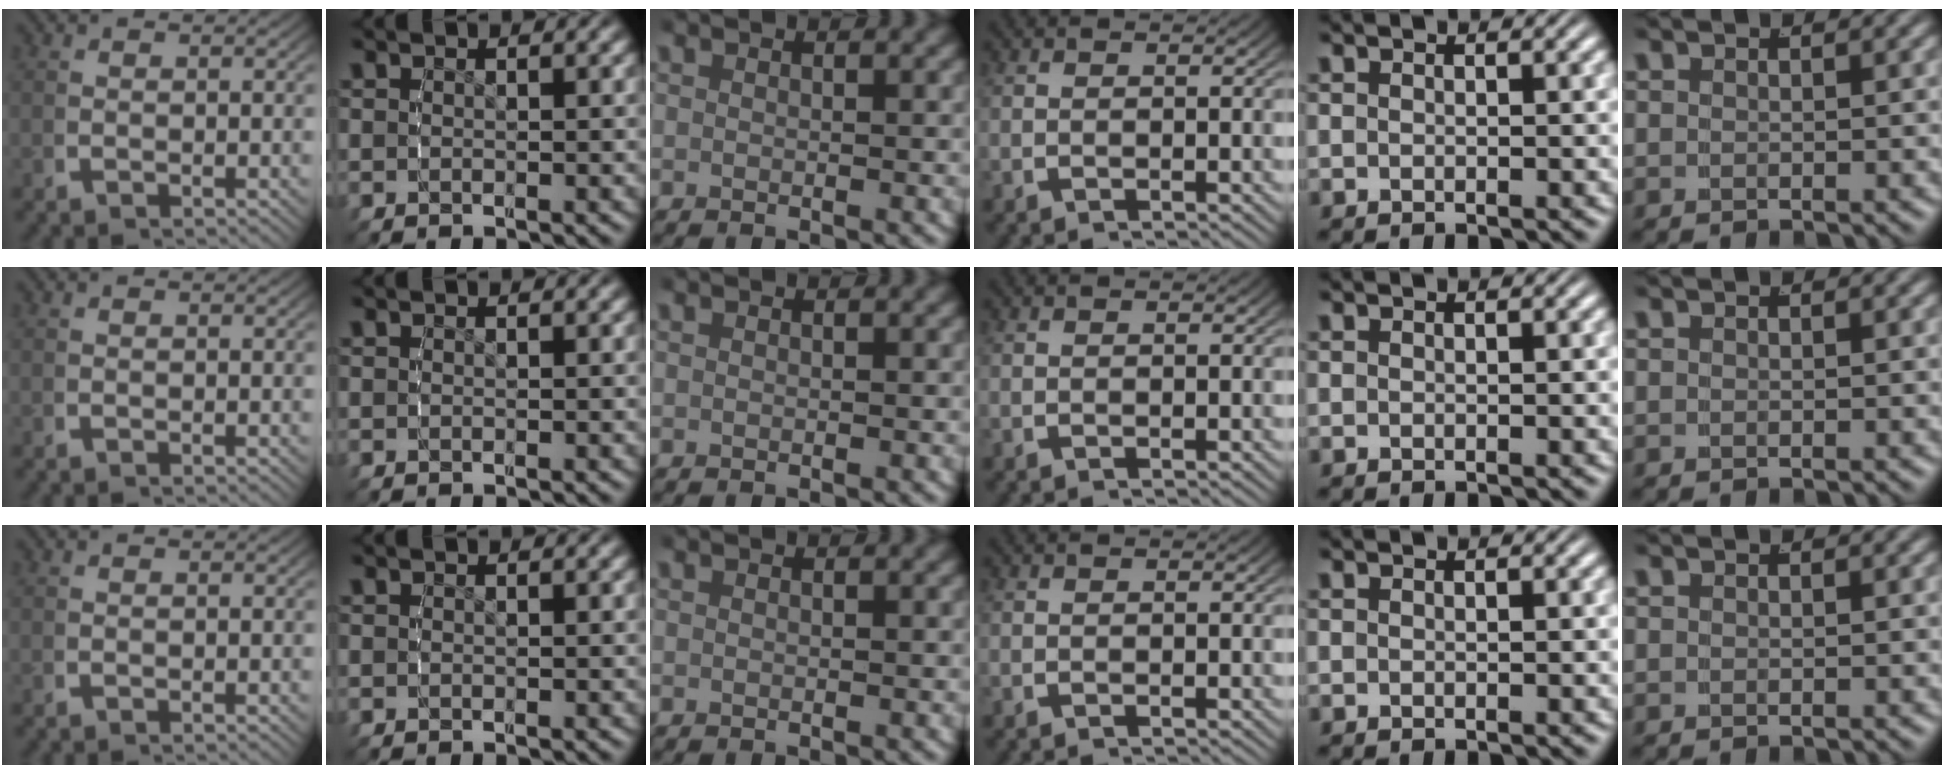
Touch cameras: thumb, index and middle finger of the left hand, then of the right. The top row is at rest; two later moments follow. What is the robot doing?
{"motion": "reach", "object": "paper towel"}